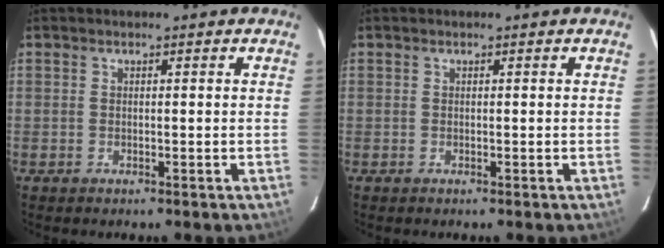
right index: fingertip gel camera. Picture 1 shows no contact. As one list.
[{"total": 0.0}]